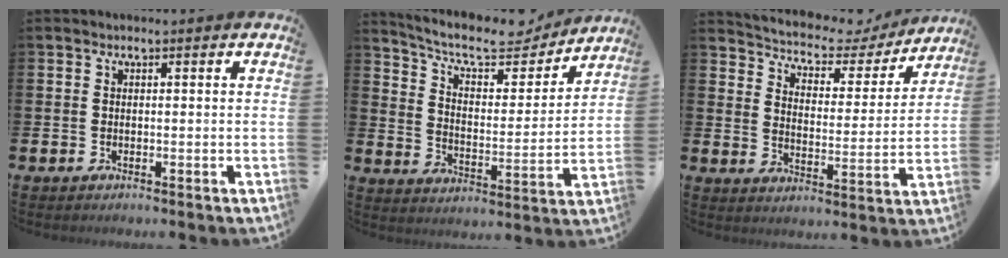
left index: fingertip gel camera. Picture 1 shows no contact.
{"total": 9.9, "force": [8.8, 2.9, 3.6], "torque": [-0.091, -0.060, 0.149]}
{"total": 5.5, "force": [5.0, 2.0, 0.9], "torque": [-0.055, -0.040, 0.081]}